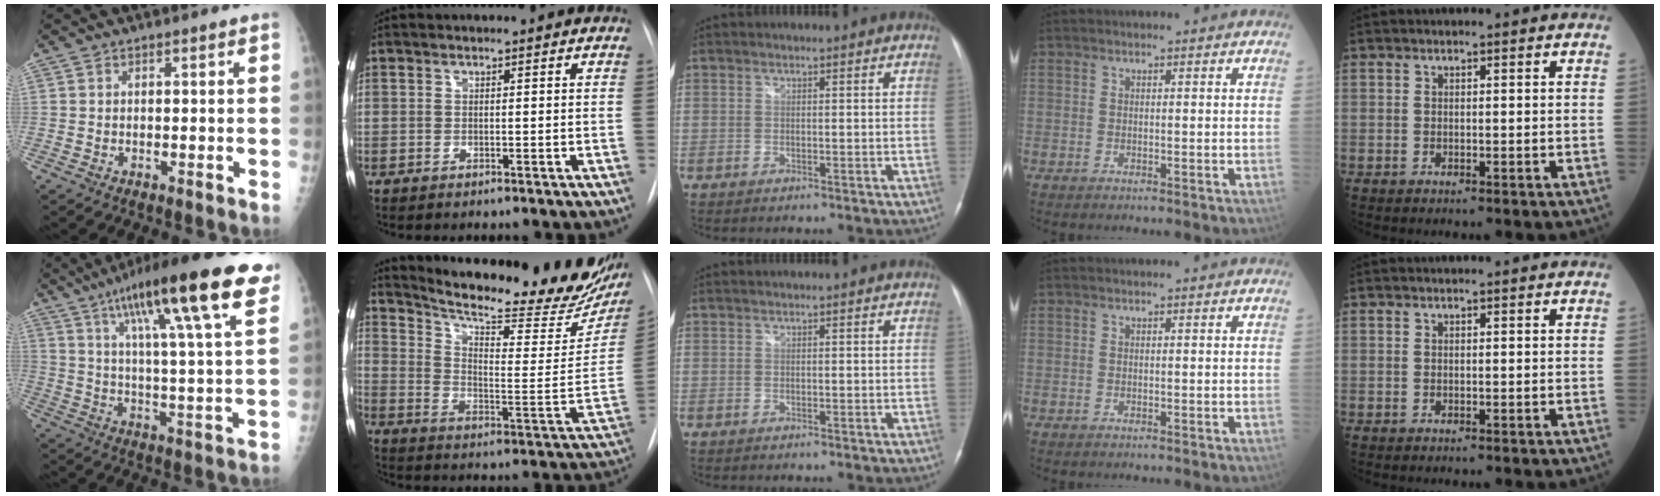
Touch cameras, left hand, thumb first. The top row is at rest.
{"thumb": {"total": 24.5, "force": [14.1, 3.8, 19.7], "torque": [-0.297, -0.026, 0.210]}, "index": {"total": 26.9, "force": [22.7, 5.6, 13.3], "torque": [-0.201, -0.061, 0.296]}}